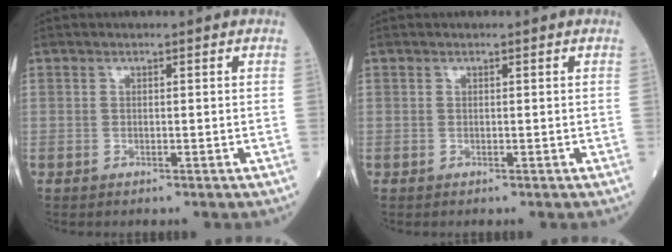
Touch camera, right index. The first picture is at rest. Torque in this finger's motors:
{"motor_torque": [0.04, 0.04, 0.00, -0.01]}